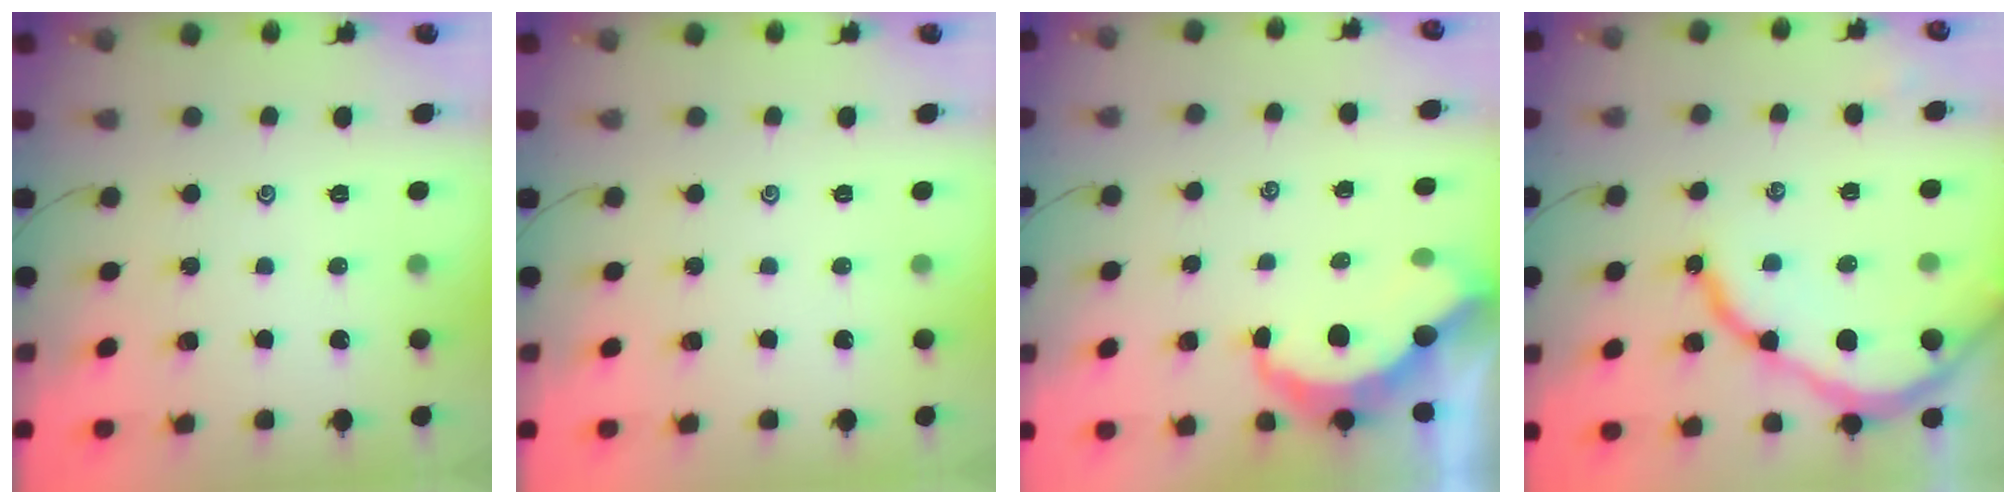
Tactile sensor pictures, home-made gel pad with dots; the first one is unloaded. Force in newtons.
{"total": 0.0}
{"total": 6.1, "press": 6.1, "slide": 0.4}
{"total": 11.8, "press": 11.7, "slide": 1.5}